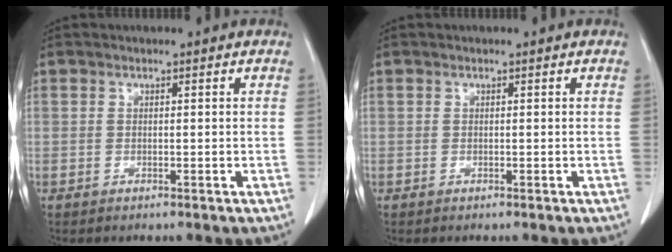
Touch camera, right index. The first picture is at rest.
{"total": 0.0}